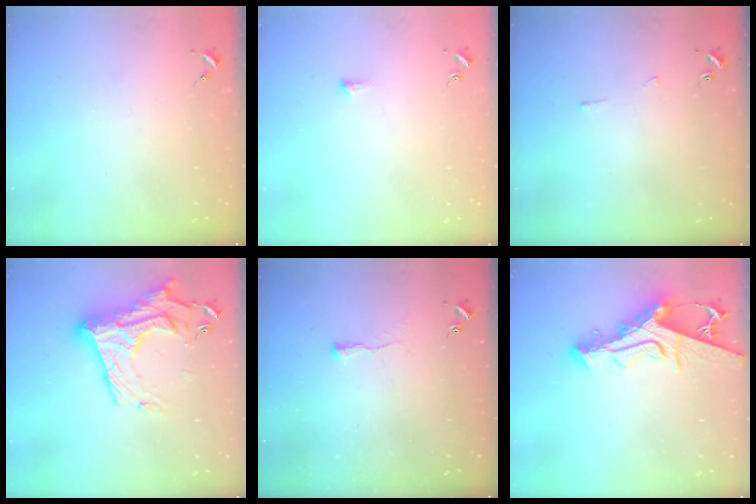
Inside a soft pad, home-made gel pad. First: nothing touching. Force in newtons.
{"total": 3.4, "press": 3.4, "slide": 0.6}
{"total": 2.5, "press": 2.5, "slide": 0.3}
{"total": 23.0, "press": 22.9, "slide": 1.4}
{"total": 3.5, "press": 3.5, "slide": 0.7}
{"total": 14.9, "press": 14.8, "slide": 1.3}